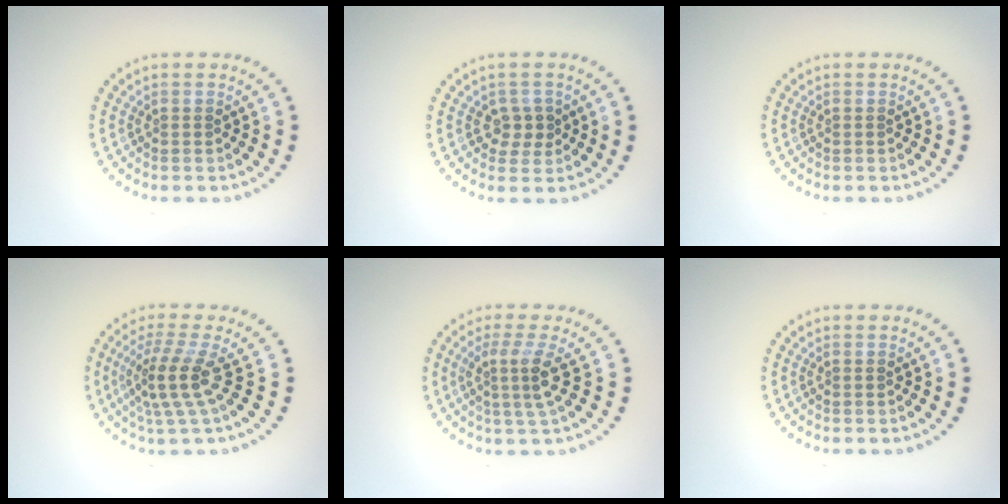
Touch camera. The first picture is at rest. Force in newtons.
{"total": 1.8, "press": 1.7, "slide": 0.7}
{"total": 0.0}
{"total": 3.7, "press": 2.6, "slide": 2.6}
{"total": 3.0, "press": 2.2, "slide": 2.1}
{"total": 0.0}